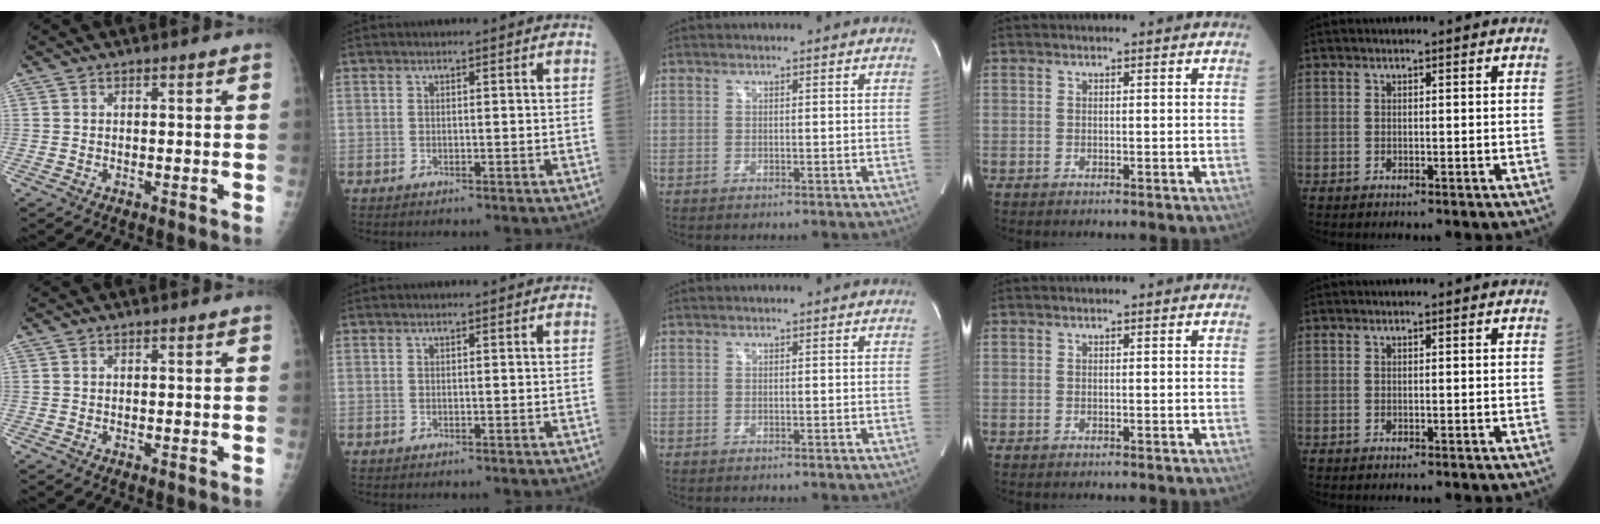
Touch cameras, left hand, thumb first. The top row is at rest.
{}